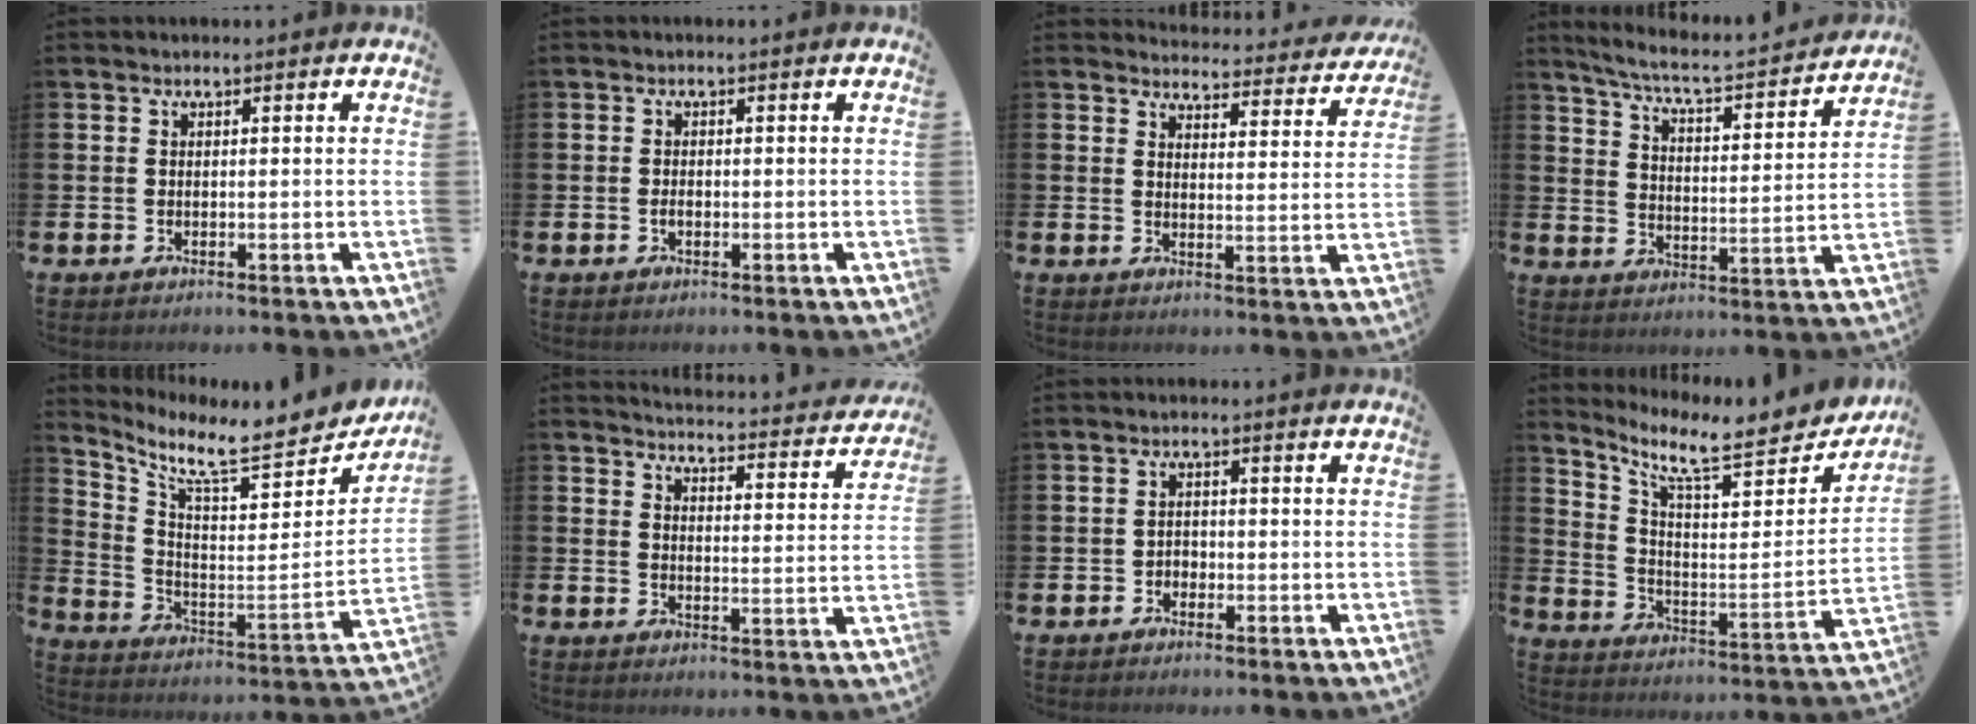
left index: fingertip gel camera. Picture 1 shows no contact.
{"total": 0.9, "force": [-0.3, 0.5, 0.7], "torque": [-0.016, 0.003, -0.006]}
{"total": 3.7, "force": [3.6, 0.6, 0.4], "torque": [-0.007, -0.035, 0.057]}
{"total": 6.1, "force": [5.7, 0.6, 2.3], "torque": [-0.071, -0.045, 0.090]}
{"total": 8.8, "force": [7.3, 2.3, 4.4], "torque": [-0.091, -0.070, 0.111]}
{"total": 4.1, "force": [4.1, 0.3, 0.6], "torque": [-0.014, -0.041, 0.064]}
{"total": 1.5, "force": [-1.0, 1.1, 0.2], "torque": [-0.001, 0.001, -0.023]}
{"total": 9.4, "force": [7.9, 2.6, 4.4], "torque": [-0.099, -0.065, 0.127]}